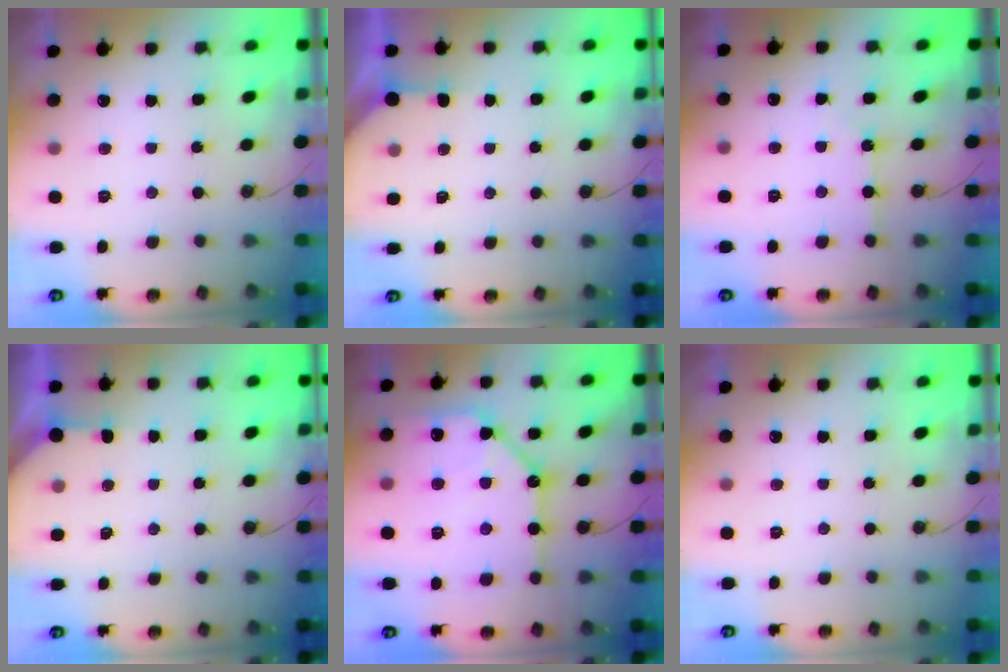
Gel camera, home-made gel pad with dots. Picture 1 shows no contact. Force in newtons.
{"total": 2.3, "press": 2.3, "slide": 0.3}
{"total": 1.5, "press": 1.5, "slide": 0.3}
{"total": 2.3, "press": 2.3, "slide": 0.3}
{"total": 16.3, "press": 16.2, "slide": 1.8}
{"total": 0.0}